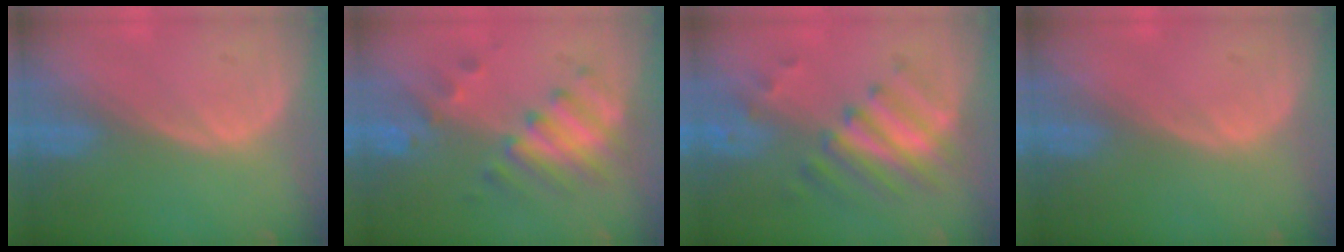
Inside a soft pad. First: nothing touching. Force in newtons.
{"total": 7.2, "press": 6.8, "slide": 2.3}
{"total": 7.9, "press": 7.1, "slide": 3.5}
{"total": 0.0}